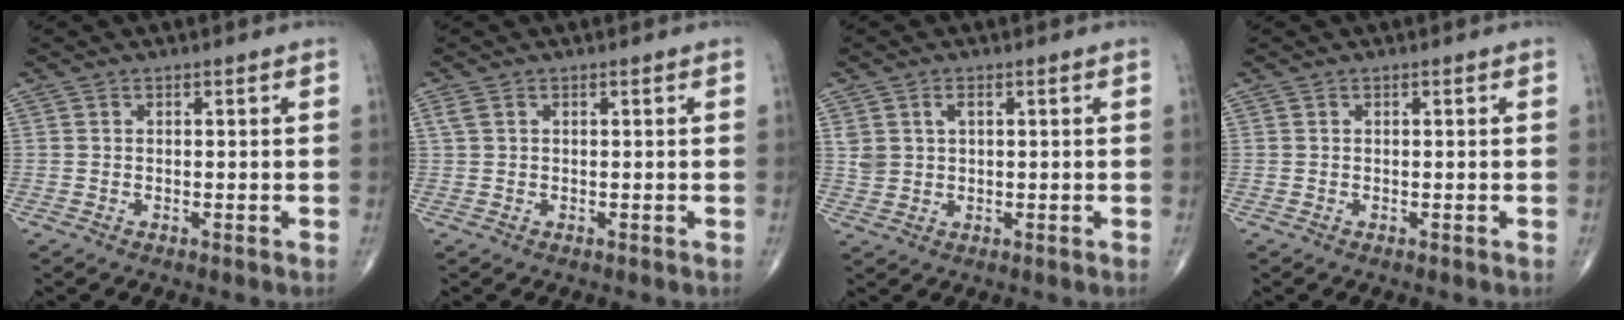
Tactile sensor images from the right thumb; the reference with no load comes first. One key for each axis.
{"total": 1.3, "fx": 0.5, "fy": 0.8, "fz": 0.9, "tx": -0.029, "ty": 0.011, "tz": 0.016}
{"total": 3.2, "fx": 1.2, "fy": 2.1, "fz": 2.2, "tx": -0.041, "ty": 0.000, "tz": 0.030}
{"total": 0.0}